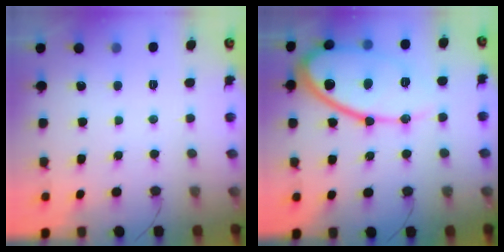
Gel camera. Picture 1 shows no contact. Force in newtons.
{"total": 19.5, "press": 19.5, "slide": 1.5}